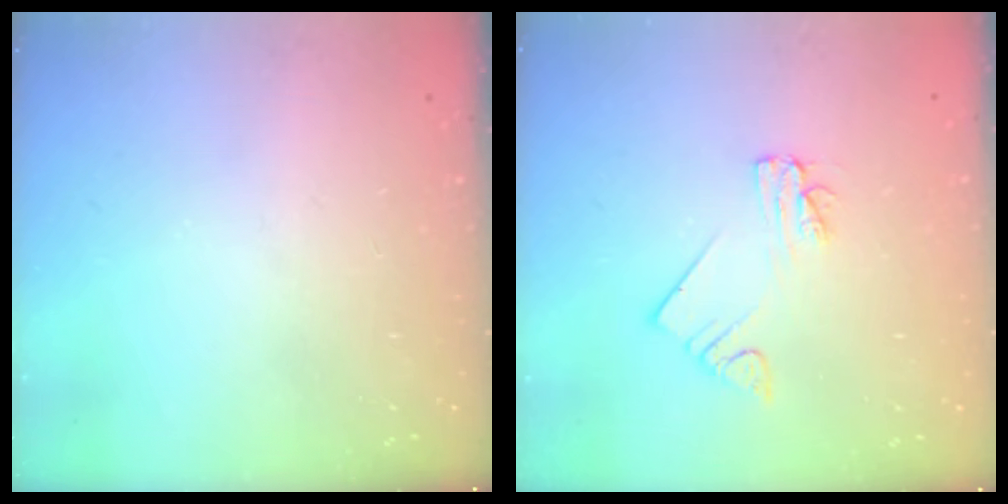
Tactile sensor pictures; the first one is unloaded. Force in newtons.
{"total": 1.9, "press": 1.9, "slide": 0.2}